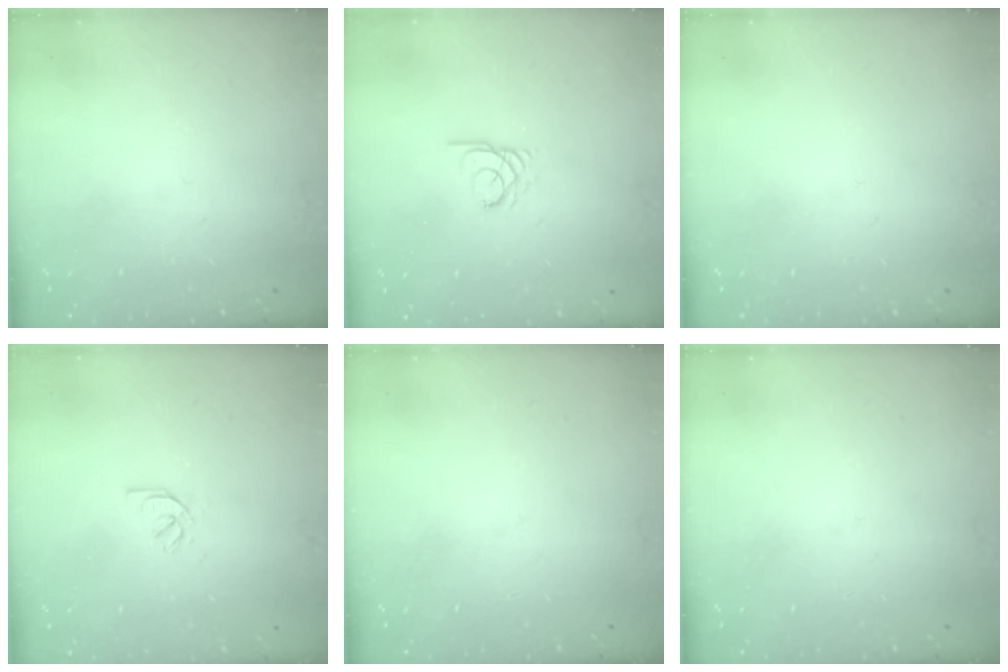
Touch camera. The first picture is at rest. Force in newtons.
{"total": 2.4, "press": 2.4, "slide": 0.3}
{"total": 0.0}
{"total": 2.2, "press": 2.1, "slide": 0.6}
{"total": 0.0}
{"total": 0.0}